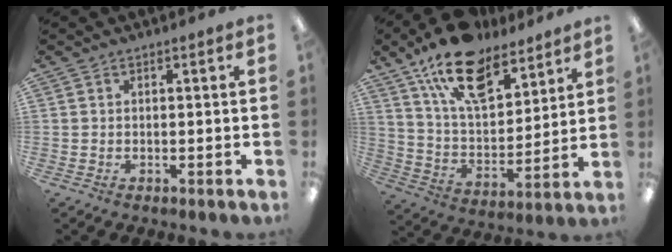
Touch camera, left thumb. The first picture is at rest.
{"total": 18.4, "force": [13.2, 8.7, 9.6], "torque": [-0.168, -0.069, 0.234]}